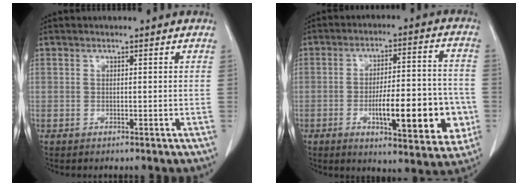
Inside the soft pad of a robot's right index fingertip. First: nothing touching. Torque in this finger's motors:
{"motor_torque": [1.47, -0.67, 0.56, 0.13]}